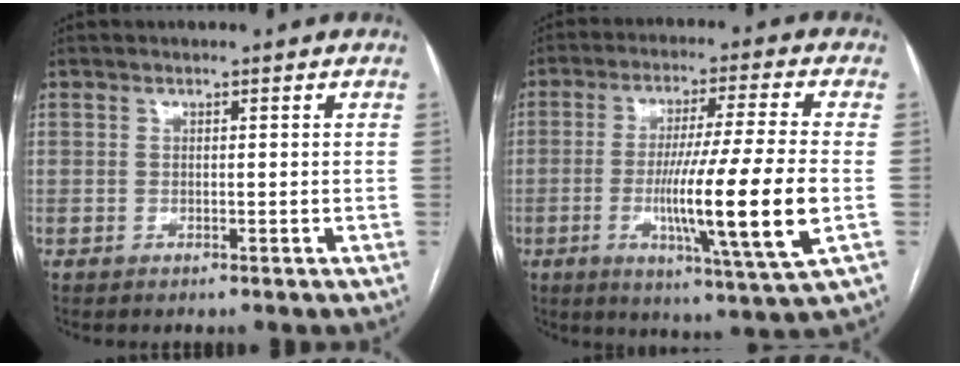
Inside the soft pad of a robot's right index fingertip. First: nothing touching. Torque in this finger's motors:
{"motor_torque": [2.14, 0.00, 1.05, 0.21]}